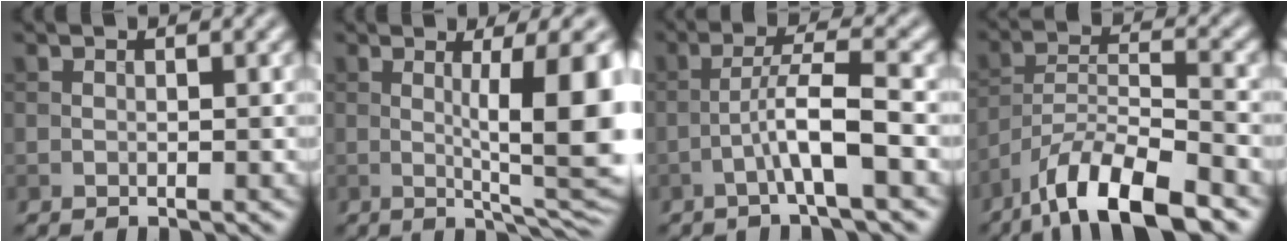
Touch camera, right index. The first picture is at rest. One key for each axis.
{"total": 10.7, "fx": 1.0, "fy": 2.2, "fz": 10.5, "tx": -0.139, "ty": -0.003, "tz": 0.021}
{"total": 4.5, "fx": -1.9, "fy": 0.3, "fz": 4.1, "tx": -0.074, "ty": 0.019, "tz": -0.041}
{"total": 9.4, "fx": -6.9, "fy": 2.4, "fz": 6.0, "tx": -0.097, "ty": 0.004, "tz": -0.130}